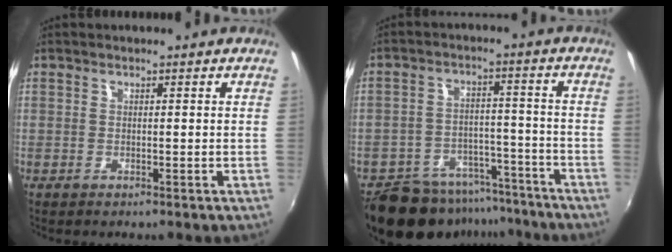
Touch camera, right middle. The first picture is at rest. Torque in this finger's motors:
{"motor_torque": [0.75, -0.93, 0.04, 0.05]}